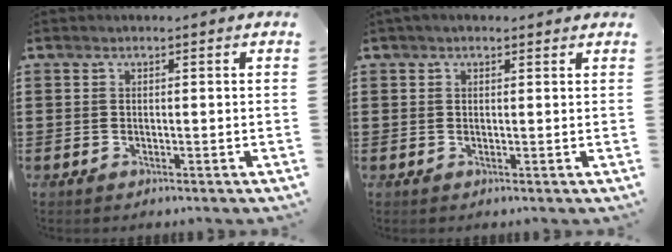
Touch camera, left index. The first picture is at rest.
{"total": 1.0, "force": [0.6, 0.5, 0.6], "torque": [-0.012, 0.005, 0.011]}